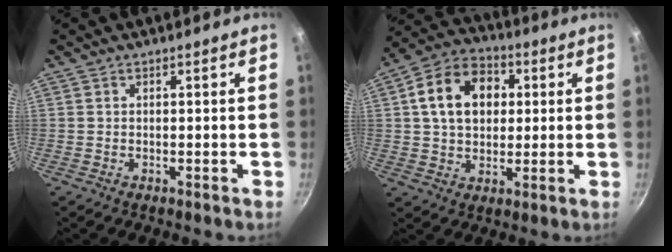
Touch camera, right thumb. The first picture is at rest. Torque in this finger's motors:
{"motor_torque": [-0.57, 0.96, 0.33, 0.24, 0.20]}